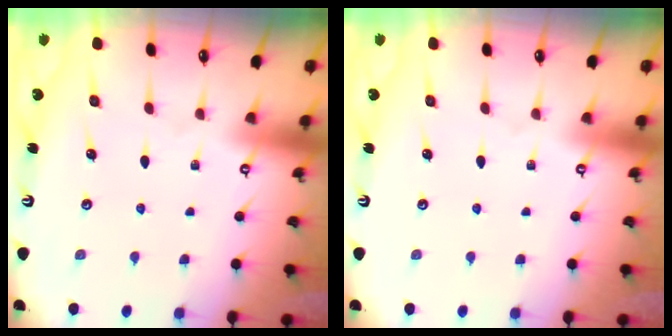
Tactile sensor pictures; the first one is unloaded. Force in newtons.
{"total": 0.0}